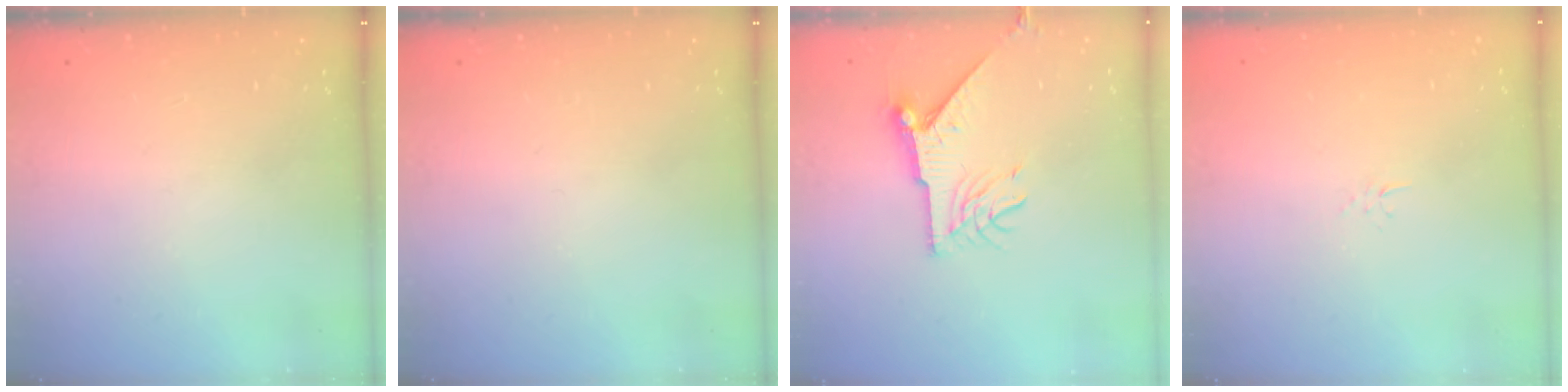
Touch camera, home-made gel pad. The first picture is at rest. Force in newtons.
{"total": 0.0}
{"total": 9.2, "press": 9.2, "slide": 0.3}
{"total": 4.0, "press": 4.0, "slide": 0.7}